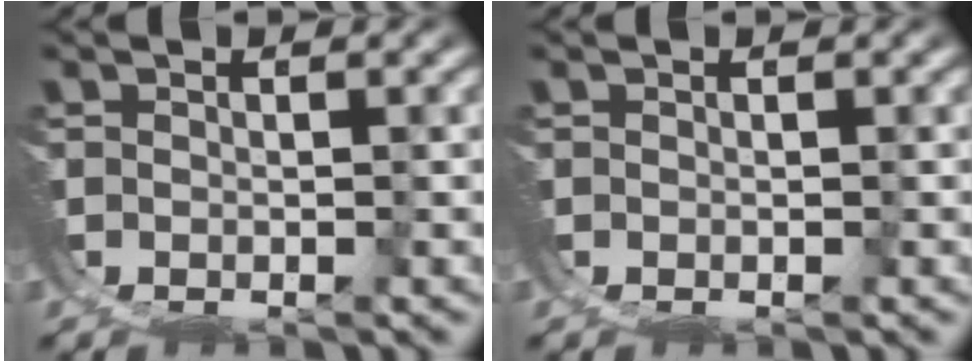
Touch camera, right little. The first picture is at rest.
{"total": 0.0}